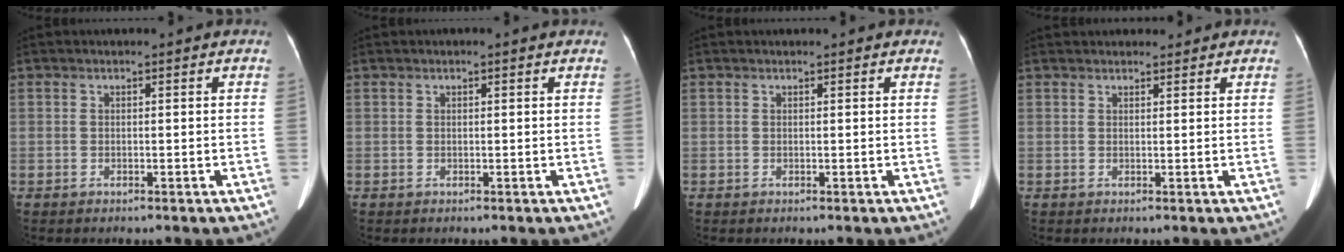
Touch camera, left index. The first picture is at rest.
{"total": 0.5, "force": [0.5, 0.0, 0.3], "torque": [-0.010, 0.008, 0.008]}
{"total": 2.1, "force": [1.8, 0.6, 1.0], "torque": [-0.014, 0.019, 0.017]}
{"total": 5.6, "force": [5.1, 1.6, 1.6], "torque": [-0.011, 0.027, 0.065]}